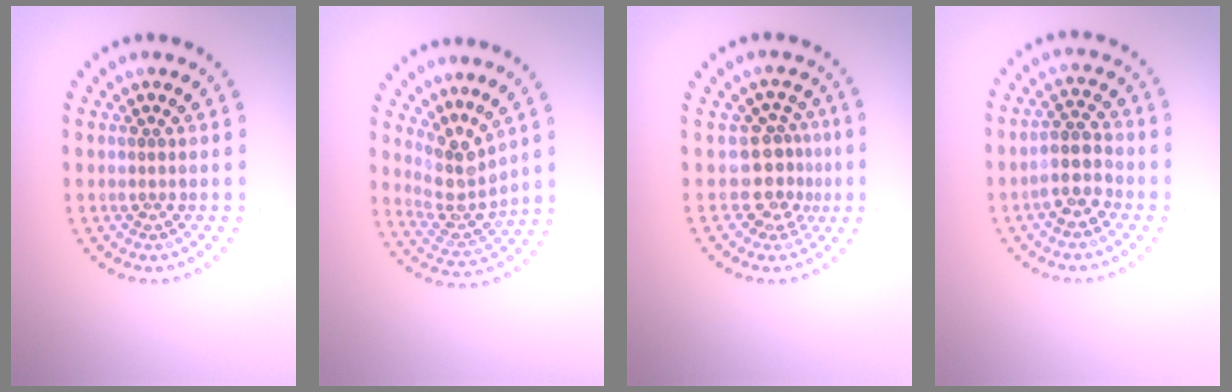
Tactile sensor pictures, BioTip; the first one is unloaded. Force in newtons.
{"total": 3.7, "press": 2.7, "slide": 2.6}
{"total": 3.2, "press": 2.4, "slide": 2.1}
{"total": 3.2, "press": 3.0, "slide": 1.3}